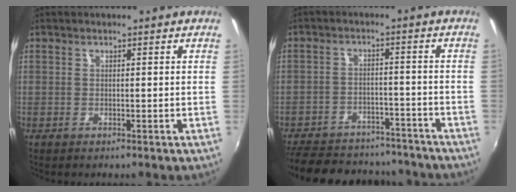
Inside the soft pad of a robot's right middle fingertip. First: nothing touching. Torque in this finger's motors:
{"motor_torque": [0.88, -1.26, 0.21, 0.03]}